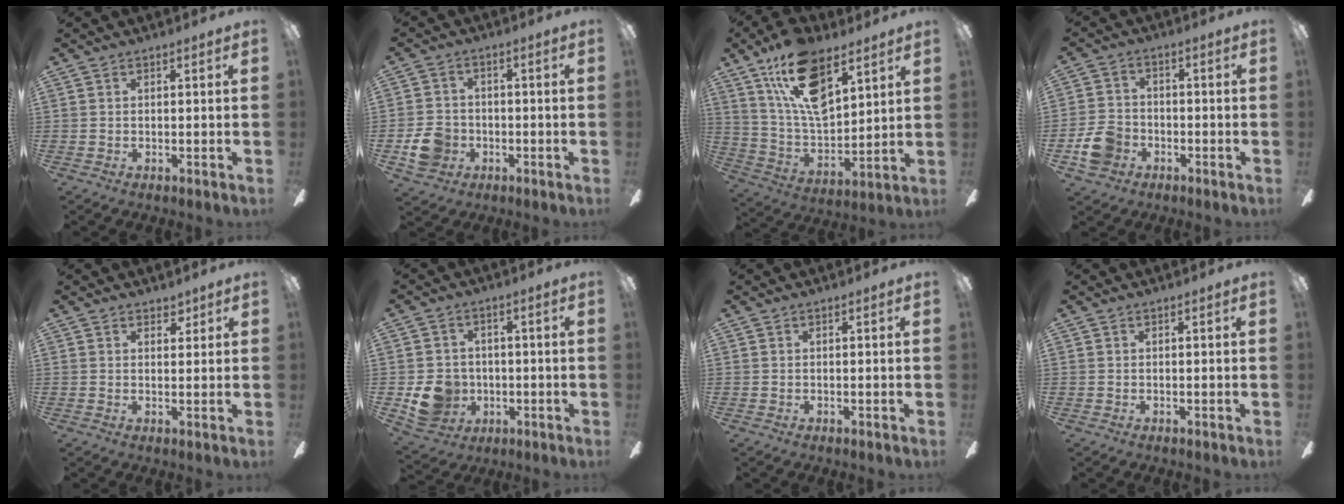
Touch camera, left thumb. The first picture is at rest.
{"total": 7.5, "force": [-2.3, 6.4, 3.1], "torque": [-0.057, 0.017, -0.039]}
{"total": 18.9, "force": [11.3, 9.3, 12.0], "torque": [-0.235, -0.048, 0.201]}
{"total": 7.7, "force": [-3.2, 6.1, 3.4], "torque": [-0.081, 0.021, -0.060]}
{"total": 2.4, "force": [2.0, 1.2, 0.5], "torque": [0.002, -0.009, 0.035]}
{"total": 9.3, "force": [-1.8, 8.5, 3.4], "torque": [-0.086, 0.012, -0.026]}
{"total": 0.0}
{"total": 0.0}